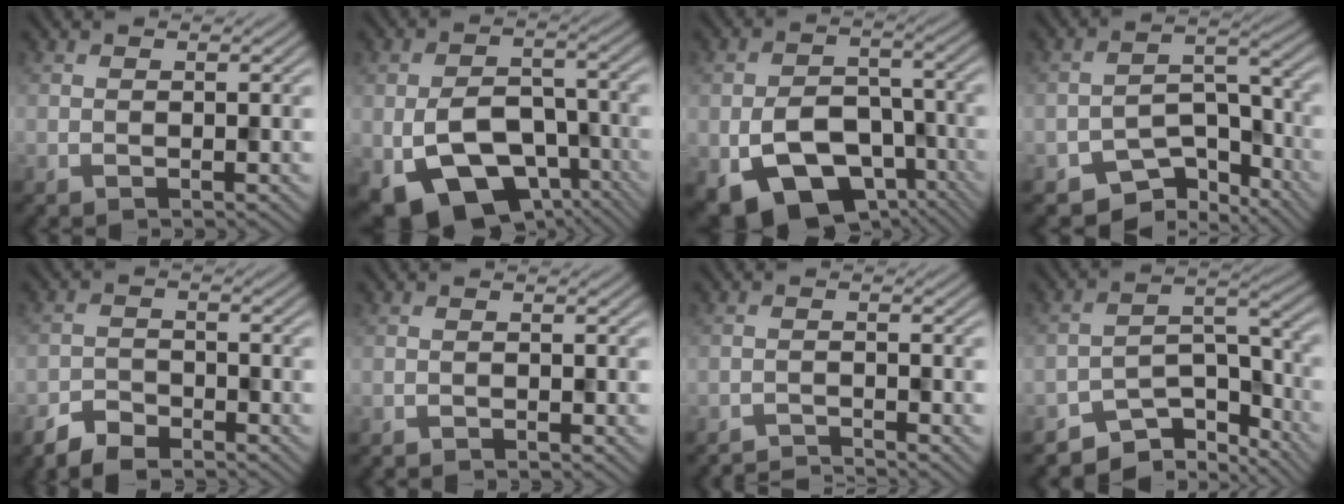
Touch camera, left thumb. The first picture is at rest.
{"total": 12.2, "force": [-5.2, 7.3, 8.2], "torque": [-0.168, -0.026, -0.082]}
{"total": 12.3, "force": [-5.8, 7.6, 7.7], "torque": [-0.156, -0.022, -0.096]}
{"total": 7.9, "force": [-5.8, 4.0, 3.6], "torque": [-0.047, -0.007, -0.103]}
{"total": 3.9, "force": [-3.4, 1.4, 1.3], "torque": [-0.024, -0.003, -0.072]}
{"total": 0.7, "force": [-0.7, -0.1, 0.1], "torque": [0.000, 0.001, -0.015]}
{"total": 2.7, "force": [-2.6, 0.1, 0.6], "torque": [-0.005, 0.002, -0.053]}
{"total": 8.7, "force": [-7.1, 3.3, 3.8], "torque": [-0.051, -0.004, -0.129]}